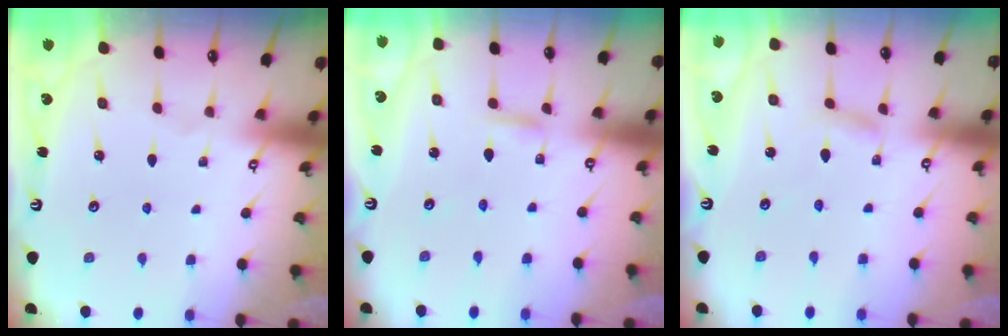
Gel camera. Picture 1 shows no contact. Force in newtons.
{"total": 2.1, "press": 2.1, "slide": 0.1}
{"total": 2.8, "press": 2.8, "slide": 0.1}